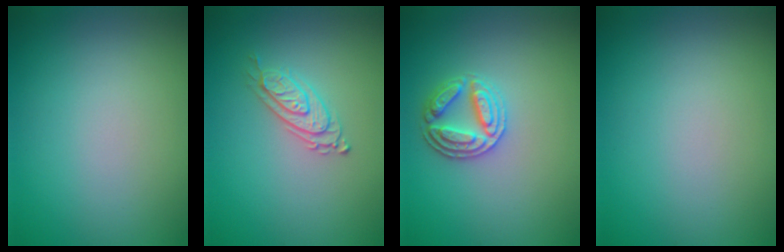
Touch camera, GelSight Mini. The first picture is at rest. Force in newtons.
{"total": 2.4, "press": 2.0, "slide": 1.4}
{"total": 2.9, "press": 2.9, "slide": 0.5}
{"total": 0.0}